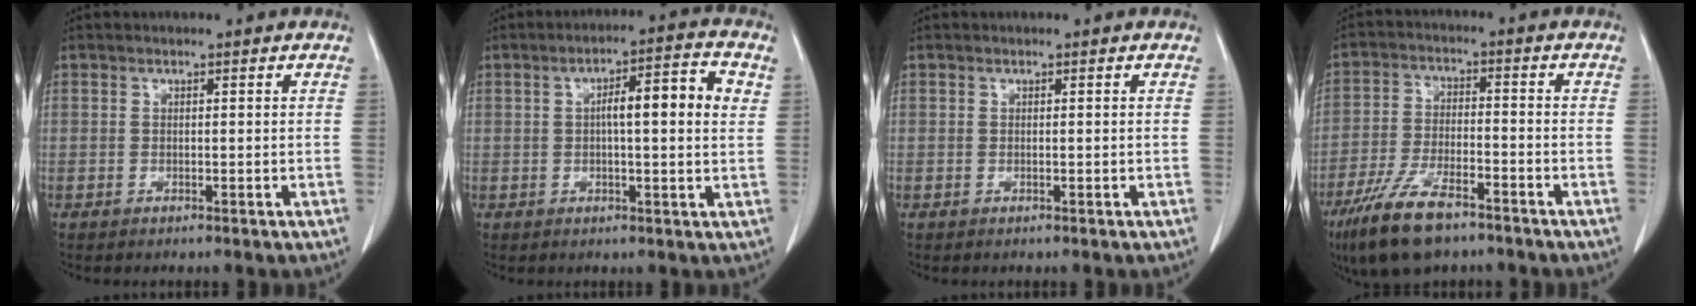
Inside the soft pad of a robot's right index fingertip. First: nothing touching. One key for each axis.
{"total": 9.3, "fx": 1.8, "fy": 1.9, "fz": 8.9, "tx": -0.140, "ty": 0.024, "tz": 0.025}
{"total": 0.0}
{"total": 12.3, "fx": -8.3, "fy": 3.9, "fz": 8.2, "tx": -0.168, "ty": -0.015, "tz": -0.149}